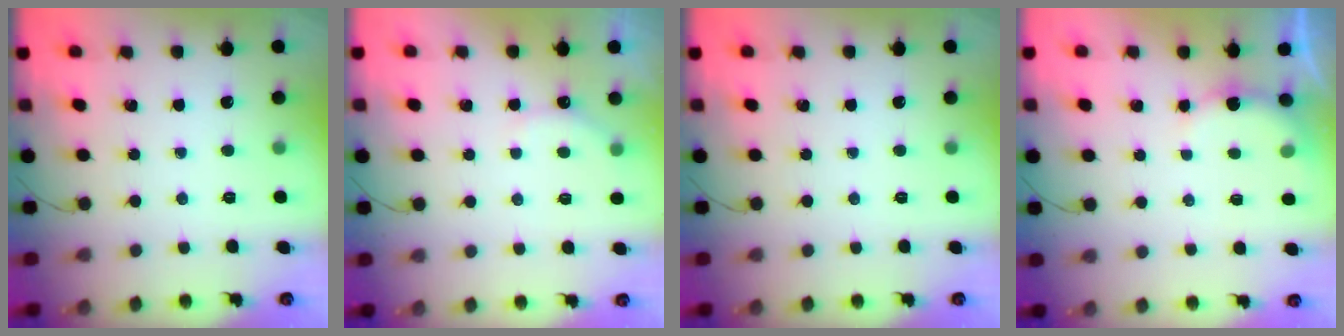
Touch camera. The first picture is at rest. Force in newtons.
{"total": 4.7, "press": 4.6, "slide": 0.9}
{"total": 0.0}
{"total": 5.6, "press": 5.5, "slide": 1.1}